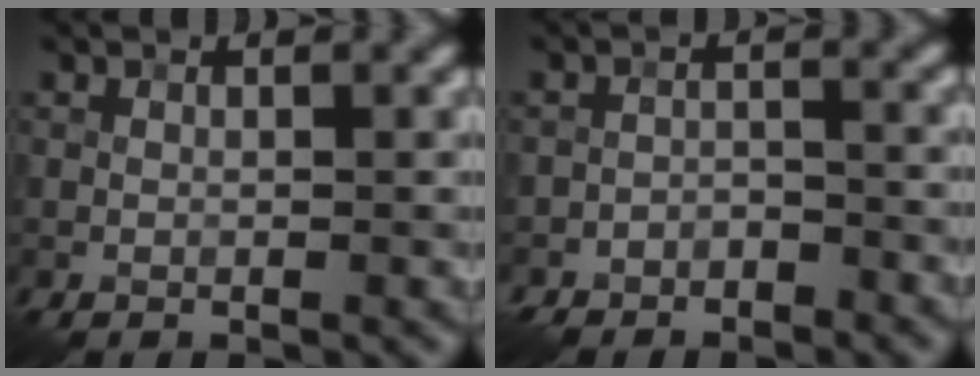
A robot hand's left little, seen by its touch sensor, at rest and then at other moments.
{"total": 3.3, "force": [-3.0, 1.5, 0.1], "torque": [0.010, 0.015, -0.044]}